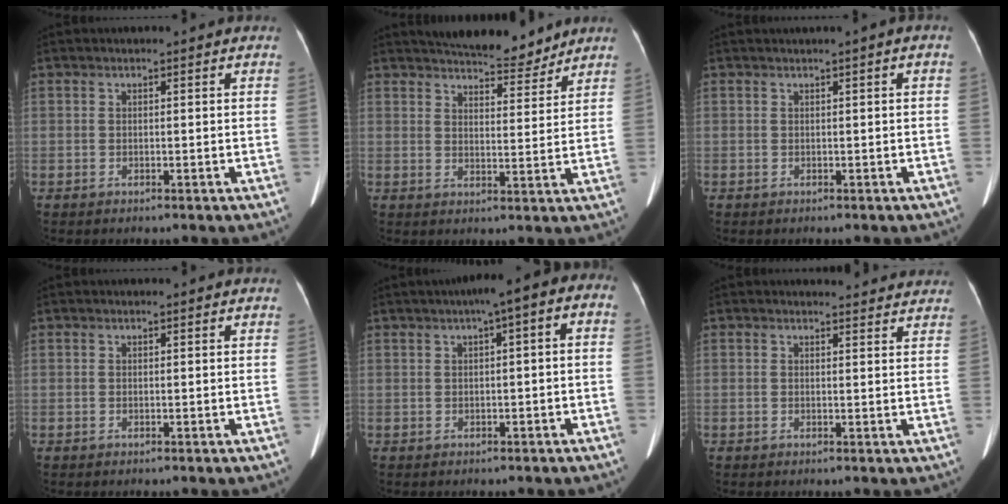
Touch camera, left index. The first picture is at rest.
{"total": 9.7, "force": [9.0, 2.0, 3.1], "torque": [-0.039, -0.001, 0.123]}
{"total": 0.5, "force": [0.0, 0.3, 0.4], "torque": [-0.005, 0.004, -0.001]}
{"total": 0.0}
{"total": 6.2, "force": [1.3, 1.7, 5.8], "torque": [-0.073, 0.038, 0.007]}
{"total": 5.3, "force": [4.9, 1.9, 0.2], "torque": [0.011, 0.005, 0.039]}